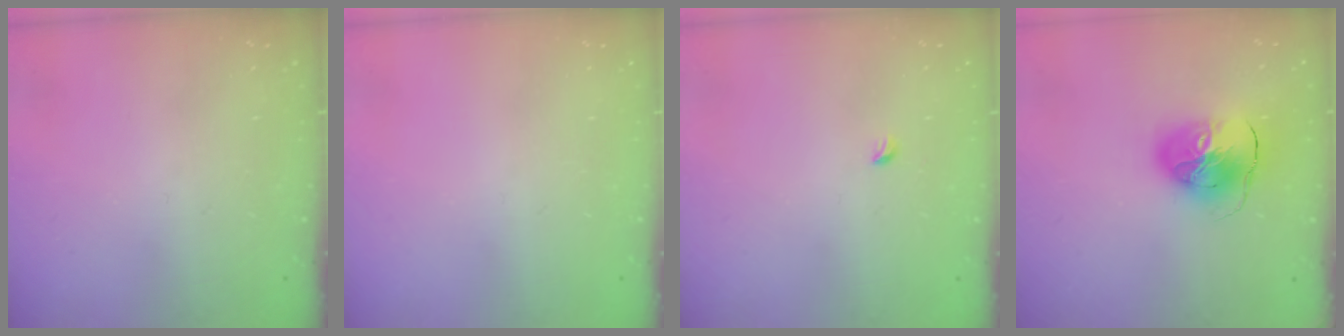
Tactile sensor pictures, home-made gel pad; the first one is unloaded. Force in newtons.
{"total": 0.0}
{"total": 2.7, "press": 2.6, "slide": 0.6}
{"total": 12.3, "press": 12.2, "slide": 1.6}